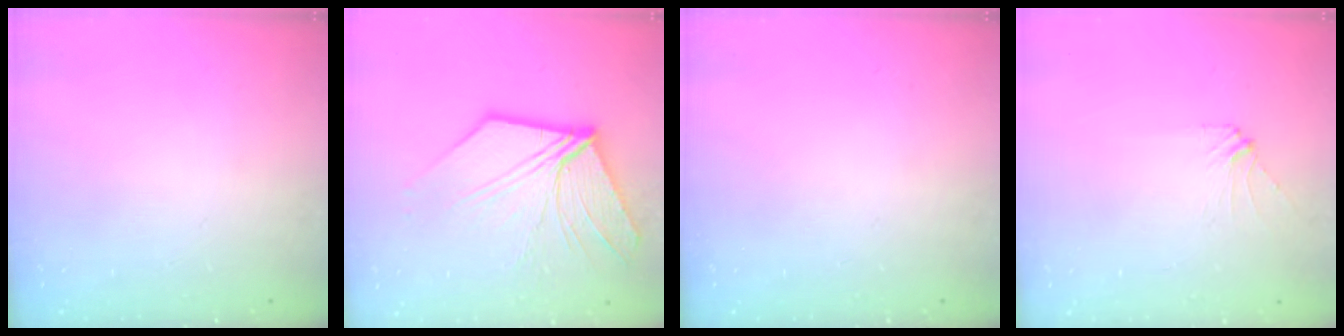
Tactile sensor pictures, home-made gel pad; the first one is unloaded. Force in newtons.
{"total": 12.8, "press": 12.6, "slide": 2.3}
{"total": 0.0}
{"total": 3.1, "press": 3.0, "slide": 0.8}